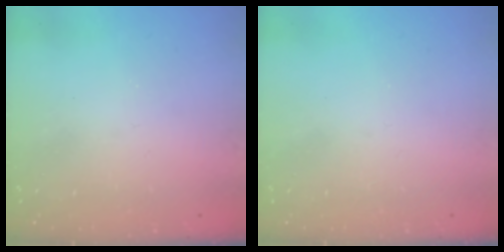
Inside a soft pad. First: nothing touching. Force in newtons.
{"total": 0.0}